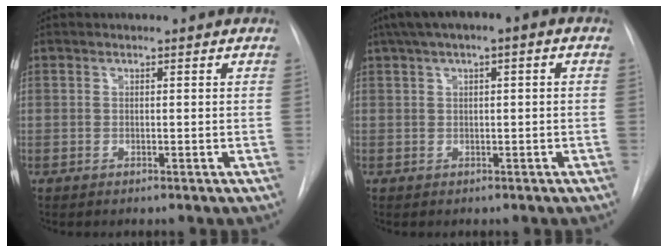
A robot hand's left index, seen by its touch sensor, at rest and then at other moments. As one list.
[{"total": 5.6, "force": [2.2, 1.9, 4.7], "torque": [-0.084, 0.035, 0.030]}]